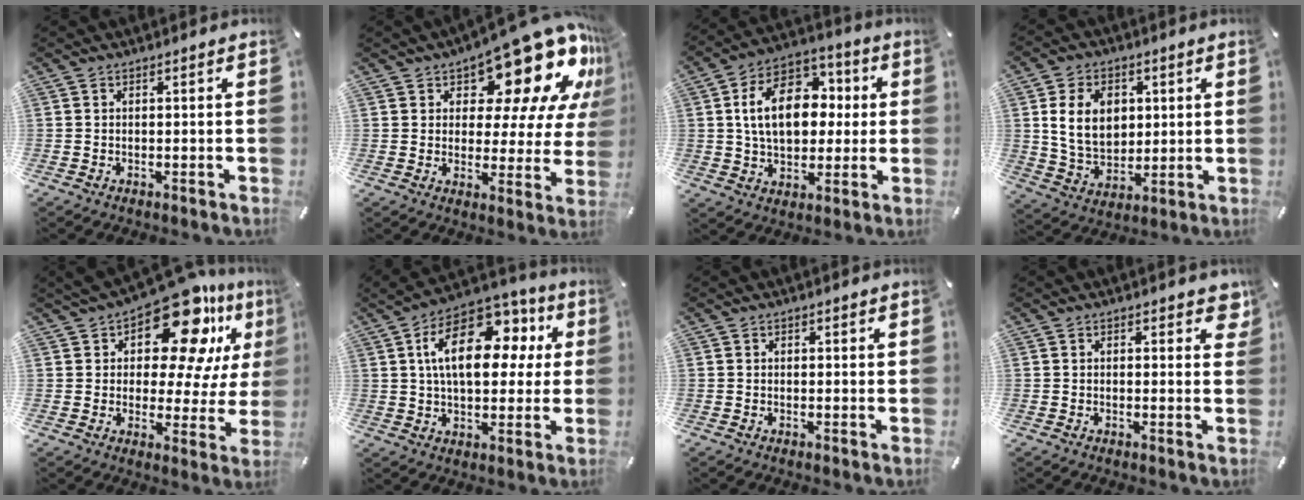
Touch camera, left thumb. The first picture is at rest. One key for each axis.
{"total": 19.7, "fx": 13.6, "fy": 8.4, "fz": 11.5, "tx": -0.156, "ty": -0.110, "tz": 0.226}
{"total": 16.0, "fx": 1.7, "fy": 11.4, "fz": 11.1, "tx": -0.194, "ty": 0.011, "tz": 0.031}
{"total": 11.4, "fx": 2.6, "fy": 8.7, "fz": 6.8, "tx": -0.137, "ty": 0.003, "tz": 0.044}
{"total": 19.9, "fx": 12.9, "fy": 8.4, "fz": 12.6, "tx": -0.204, "ty": -0.105, "tz": 0.214}
{"total": 18.9, "fx": 5.7, "fy": 11.0, "fz": 14.3, "tx": -0.248, "ty": -0.014, "tz": 0.096}
{"total": 0.7, "fx": 0.3, "fy": 0.5, "fz": 0.3, "tx": 0.002, "ty": 0.000, "tz": 0.004}
{"total": 2.9, "fx": 1.7, "fy": 1.5, "fz": 1.8, "tx": -0.008, "ty": -0.006, "tz": 0.022}